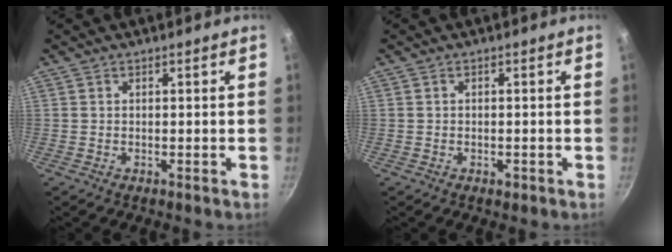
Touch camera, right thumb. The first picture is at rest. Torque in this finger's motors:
{"motor_torque": [-0.18, 0.03, 0.02, 0.44, -0.02]}